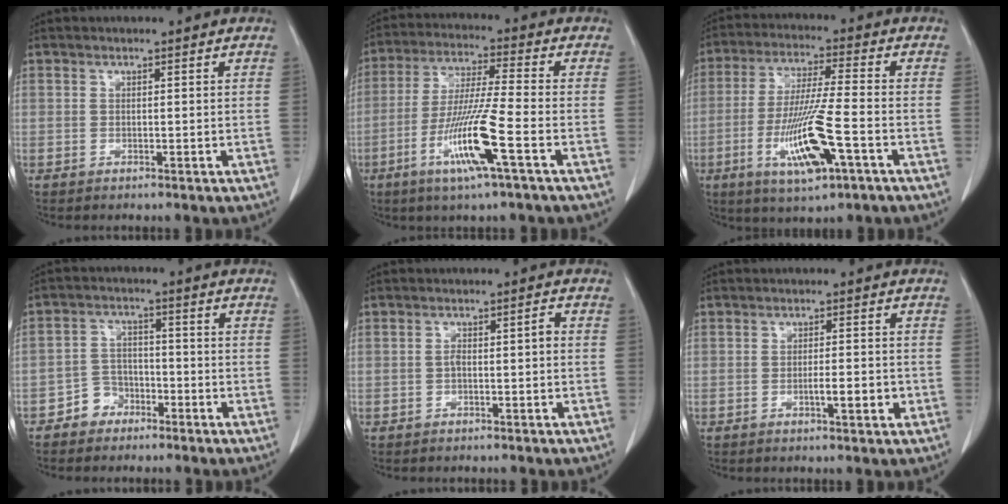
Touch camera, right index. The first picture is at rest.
{"total": 12.1, "force": [-4.8, -0.5, 11.1], "torque": [-0.223, -0.019, -0.094]}
{"total": 12.8, "force": [-4.6, 1.0, 11.9], "torque": [-0.238, -0.020, -0.081]}
{"total": 4.4, "force": [-2.9, 3.3, 0.6], "torque": [-0.002, 0.015, -0.053]}
{"total": 2.2, "force": [-0.5, 0.6, 2.1], "torque": [-0.036, 0.006, -0.006]}
{"total": 3.2, "force": [-1.0, 0.6, 3.0], "torque": [-0.051, 0.000, -0.013]}